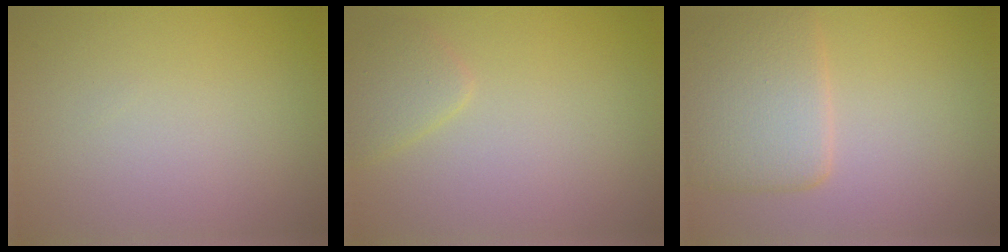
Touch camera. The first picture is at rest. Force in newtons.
{"total": 1.7, "press": 1.7, "slide": 0.1}
{"total": 4.6, "press": 4.6, "slide": 0.4}